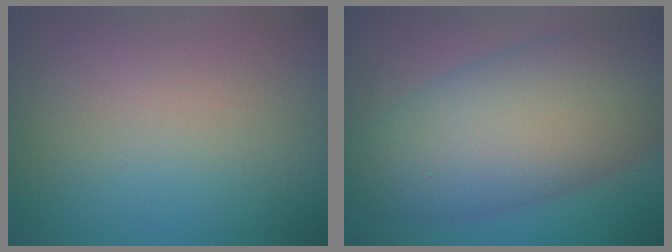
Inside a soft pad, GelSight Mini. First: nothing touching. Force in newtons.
{"total": 10.7, "press": 10.7, "slide": 0.5}